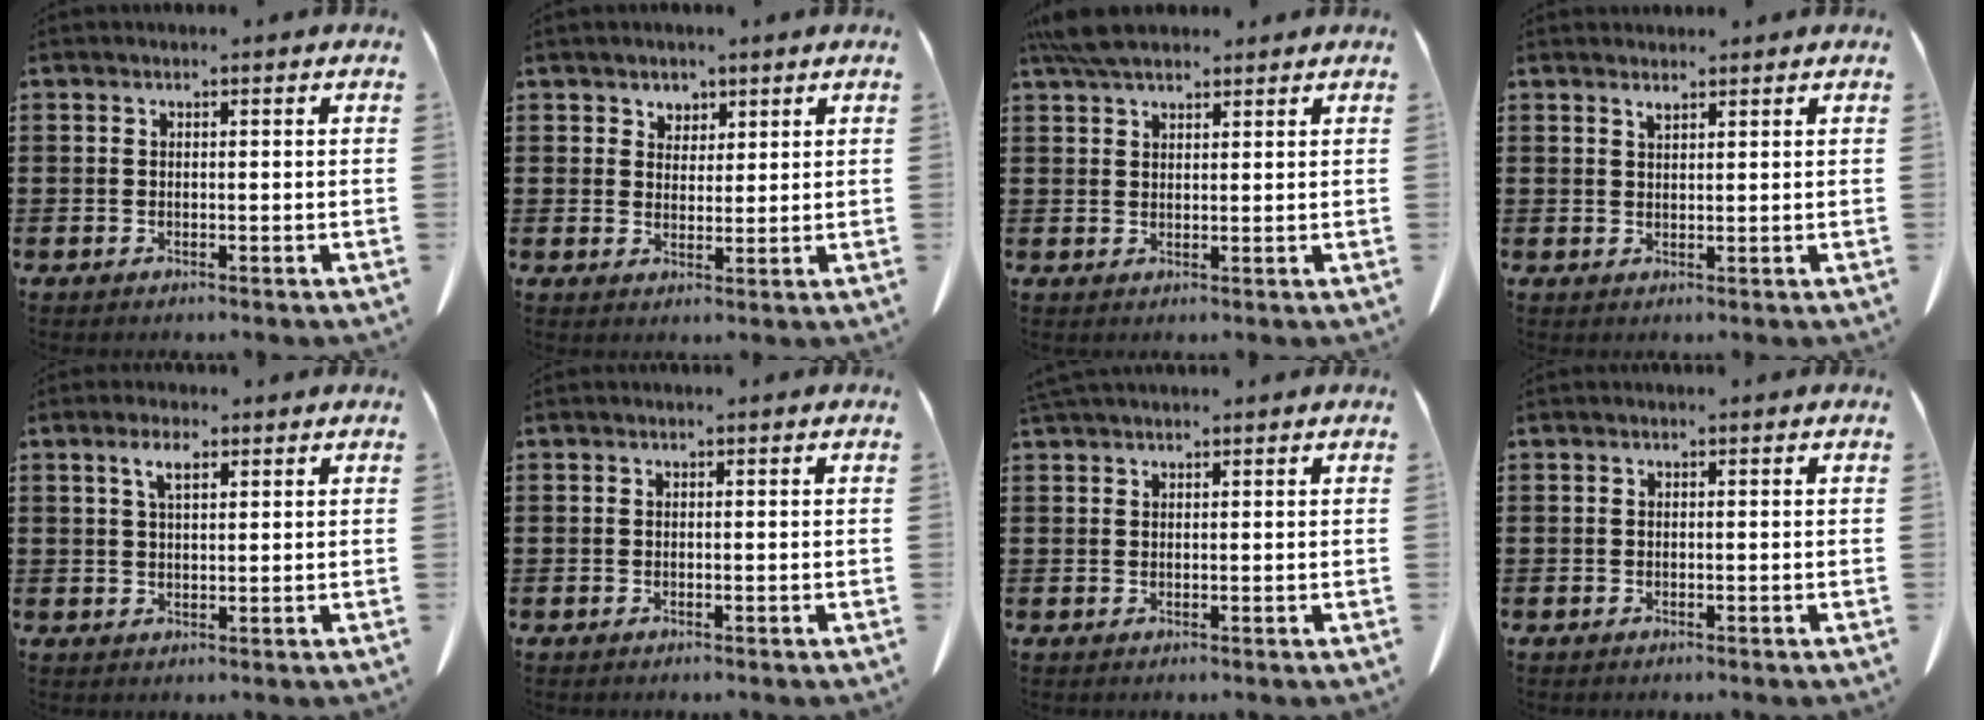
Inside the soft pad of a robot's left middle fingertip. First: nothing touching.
{"total": 2.7, "force": [2.1, 1.7, 0.1], "torque": [-0.011, 0.008, 0.039]}
{"total": 5.1, "force": [4.3, 1.4, 2.5], "torque": [-0.059, -0.002, 0.081]}
{"total": 1.4, "force": [1.3, 0.1, 0.5], "torque": [-0.012, -0.001, 0.024]}
{"total": 3.8, "force": [2.1, 1.2, 2.9], "torque": [-0.055, 0.004, 0.035]}
{"total": 0.0}
{"total": 1.4, "force": [1.3, 0.1, 0.5], "torque": [-0.012, 0.000, 0.026]}
{"total": 0.0}